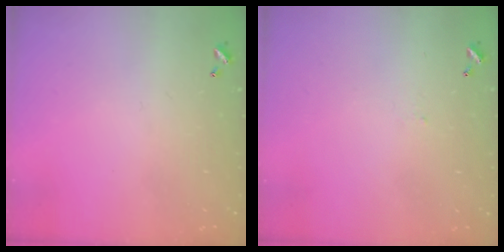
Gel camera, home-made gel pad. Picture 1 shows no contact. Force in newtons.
{"total": 2.1, "press": 2.1, "slide": 0.2}